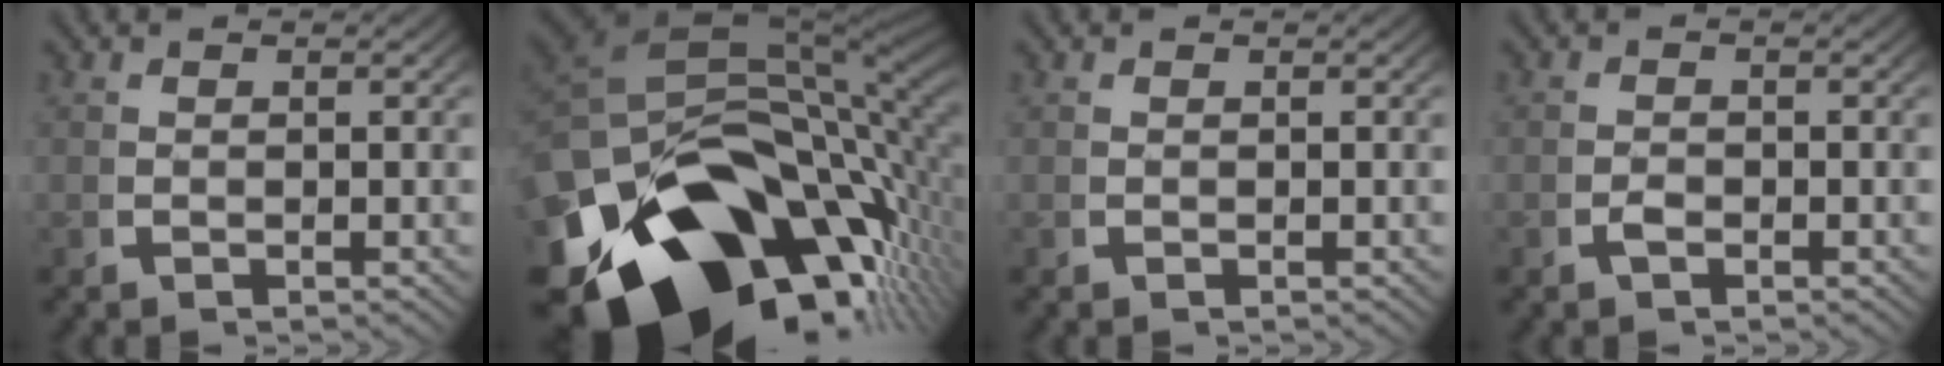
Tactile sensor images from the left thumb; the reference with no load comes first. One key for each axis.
{"total": 31.7, "fx": -4.6, "fy": 19.9, "fz": 24.2, "tx": -0.396, "ty": -0.078, "tz": -0.037}
{"total": 0.0}
{"total": 0.8, "fx": -0.6, "fy": 0.4, "fz": 0.5, "tx": -0.012, "ty": -0.003, "tz": -0.012}